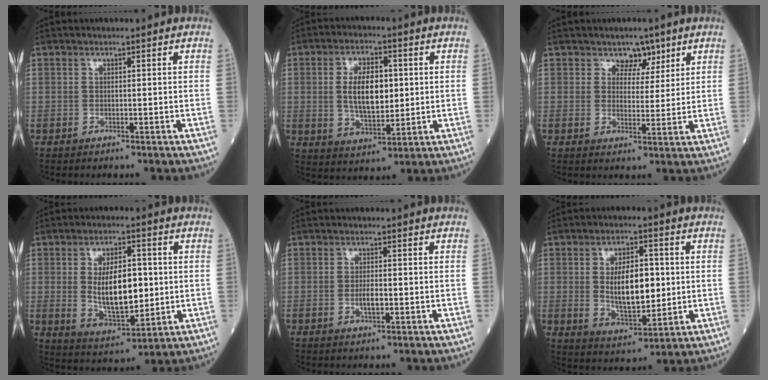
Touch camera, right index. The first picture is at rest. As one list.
[{"total": 8.8, "force": [0.9, 4.0, 7.8], "torque": [-0.150, 0.004, 0.021]}, {"total": 3.8, "force": [2.5, 2.5, 1.2], "torque": [-0.006, 0.000, 0.037]}, {"total": 11.1, "force": [0.5, 4.6, 10.1], "torque": [-0.184, -0.005, 0.017]}, {"total": 2.3, "force": [-0.6, 0.5, 2.2], "torque": [-0.043, 0.000, -0.010]}, {"total": 10.0, "force": [0.6, 4.2, 9.1], "torque": [-0.163, -0.001, 0.017]}]